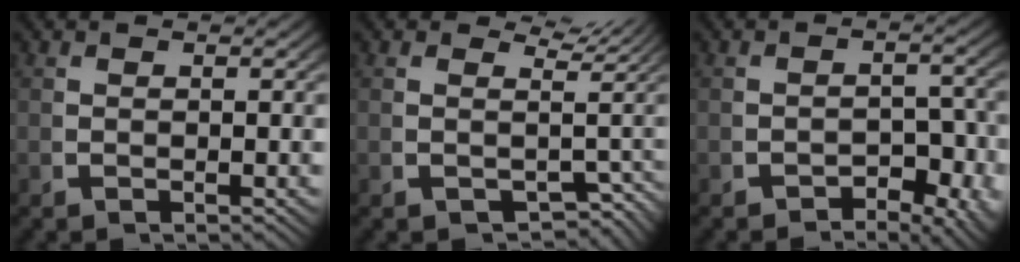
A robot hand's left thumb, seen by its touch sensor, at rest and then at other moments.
{"total": 4.2, "force": [0.3, 3.2, 2.8], "torque": [-0.028, -0.015, 0.008]}
{"total": 4.7, "force": [-2.6, 2.8, 2.7], "torque": [-0.038, -0.021, -0.040]}